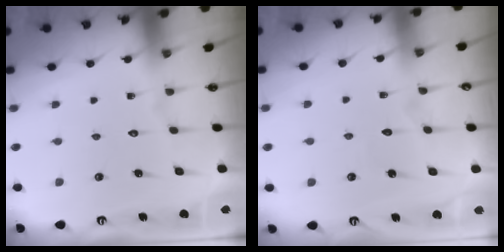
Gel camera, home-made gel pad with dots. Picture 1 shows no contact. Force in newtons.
{"total": 2.5, "press": 2.5, "slide": 0.2}